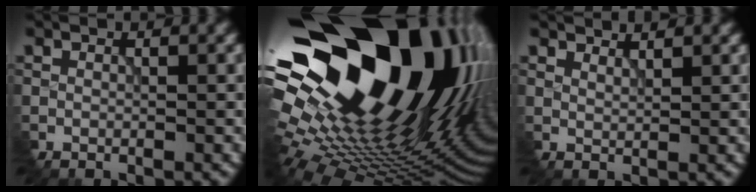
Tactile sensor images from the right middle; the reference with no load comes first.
{"total": 22.3, "force": [6.6, 12.1, 17.5], "torque": [-0.301, 0.007, 0.118]}
{"total": 2.5, "force": [2.4, 0.4, 0.4], "torque": [-0.006, 0.001, 0.034]}